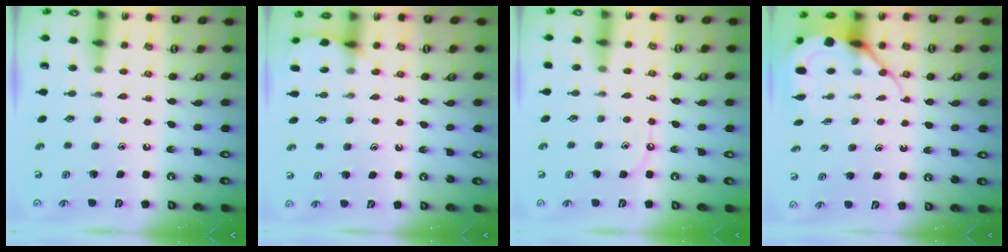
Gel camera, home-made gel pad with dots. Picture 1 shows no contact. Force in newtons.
{"total": 6.9, "press": 6.9, "slide": 0.7}
{"total": 4.0, "press": 3.9, "slide": 0.6}
{"total": 7.9, "press": 7.8, "slide": 0.7}